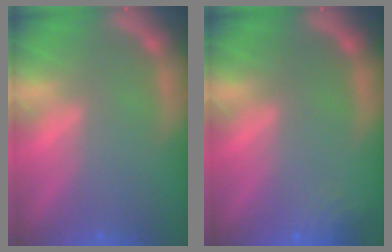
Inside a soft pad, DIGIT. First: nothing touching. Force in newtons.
{"total": 2.4}